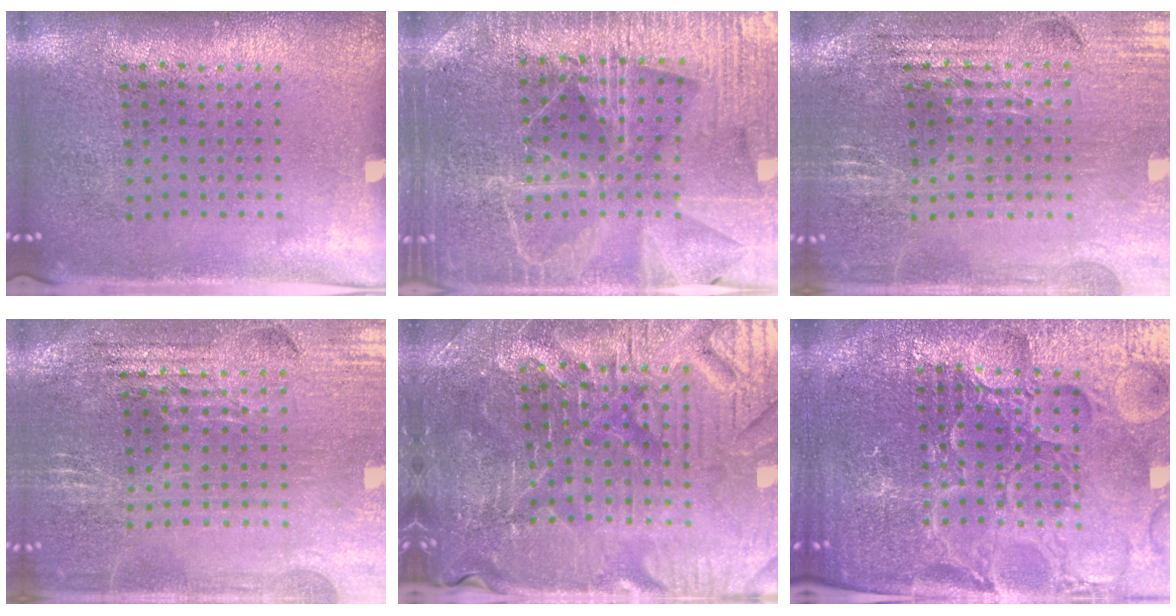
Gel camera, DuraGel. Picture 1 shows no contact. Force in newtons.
{"total": 4.7, "press": 4.3, "slide": 1.8}
{"total": 2.9, "press": 2.8, "slide": 0.4}
{"total": 2.9, "press": 2.8, "slide": 0.4}
{"total": 4.8, "press": 4.6, "slide": 1.2}
{"total": 5.8, "press": 5.3, "slide": 2.3}